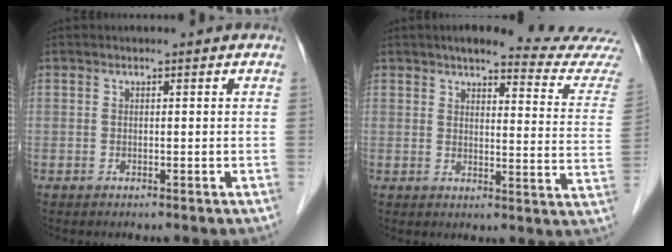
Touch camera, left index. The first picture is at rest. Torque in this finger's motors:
{"motor_torque": [0.60, -0.91, 0.20, 0.02]}